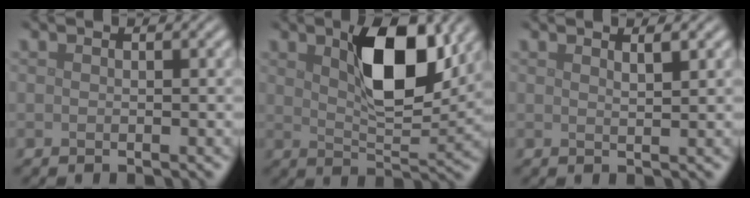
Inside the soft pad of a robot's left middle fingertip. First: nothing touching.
{"total": 8.0, "force": [3.0, 3.3, 6.6], "torque": [-0.107, 0.002, 0.051]}
{"total": 1.2, "force": [0.8, 0.3, 0.8], "torque": [-0.008, 0.002, 0.011]}